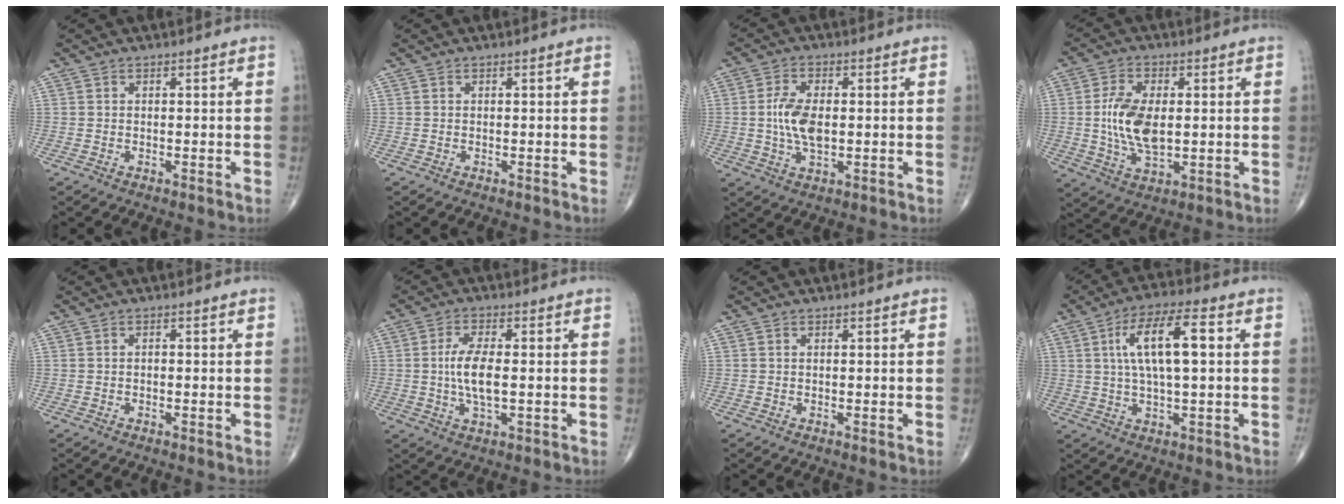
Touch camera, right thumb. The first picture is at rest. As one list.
[{"total": 0.0}, {"total": 7.5, "force": [0.0, 3.9, 6.4], "torque": [-0.126, -0.002, 0.000]}, {"total": 10.5, "force": [0.4, 5.5, 8.9], "torque": [-0.174, -0.007, 0.012]}, {"total": 0.5, "force": [-0.1, 0.3, 0.4], "torque": [-0.006, 0.000, -0.002]}, {"total": 7.3, "force": [-0.1, 2.9, 6.7], "torque": [-0.137, -0.003, -0.006]}, {"total": 0.0}, {"total": 12.2, "force": [2.4, 3.9, 11.3], "torque": [-0.207, 0.014, 0.039]}]